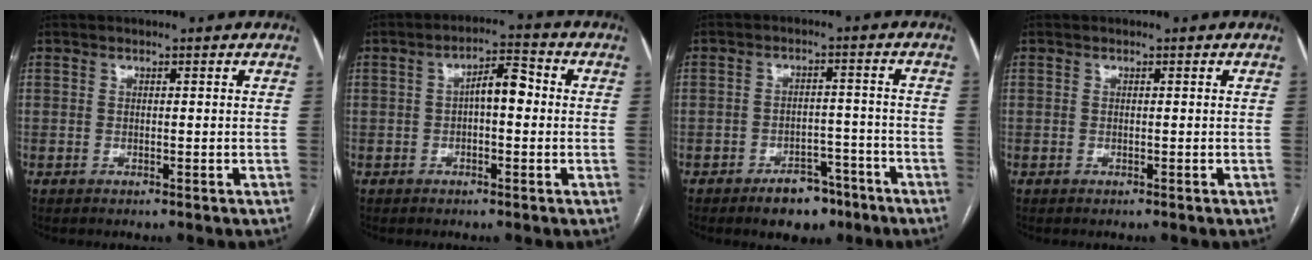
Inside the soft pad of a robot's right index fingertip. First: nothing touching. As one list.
[{"total": 5.1, "force": [0.1, 1.9, 4.8], "torque": [-0.076, 0.025, -0.002]}, {"total": 6.5, "force": [-4.5, 3.4, 3.1], "torque": [-0.038, 0.012, -0.064]}, {"total": 0.0}]